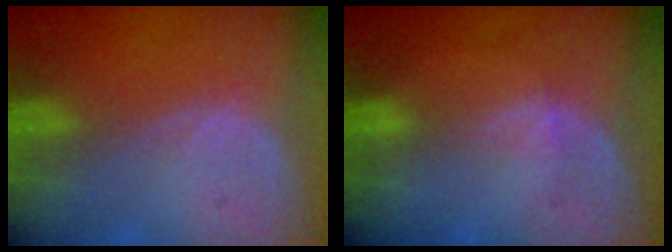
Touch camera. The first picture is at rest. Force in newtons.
{"total": 1.7, "press": 1.3, "slide": 1.1}